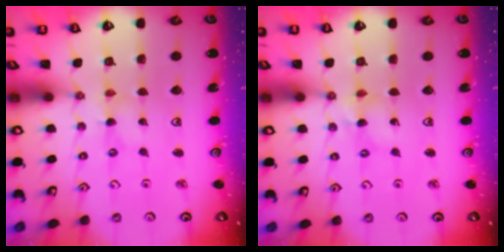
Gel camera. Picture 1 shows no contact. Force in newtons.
{"total": 2.9, "press": 2.8, "slide": 0.2}